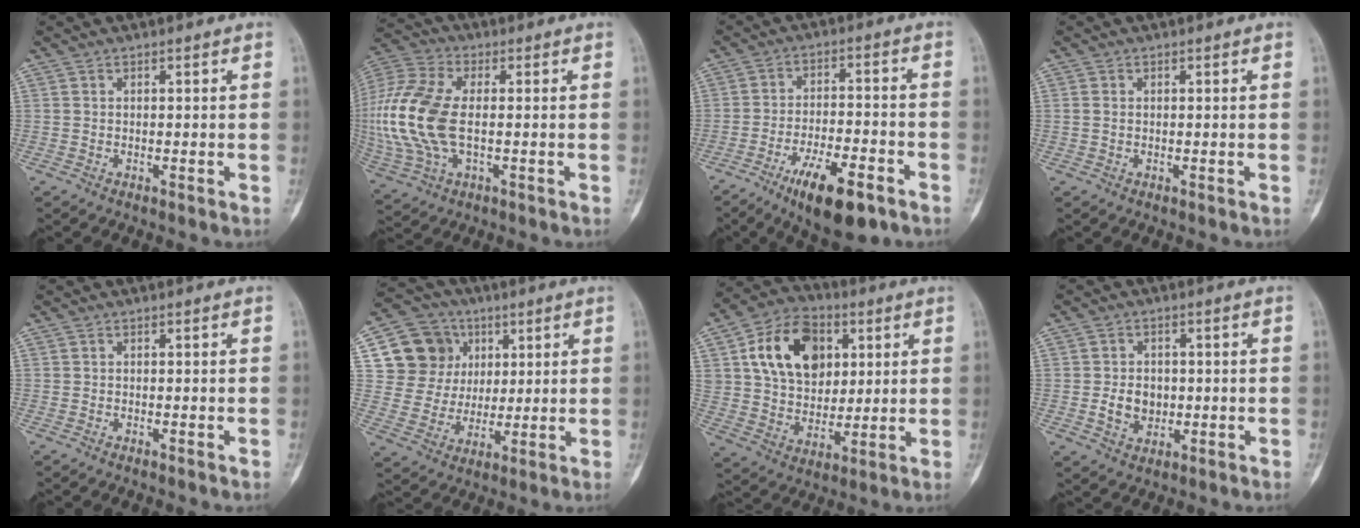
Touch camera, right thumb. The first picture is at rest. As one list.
[{"total": 18.1, "force": [-0.7, 10.0, 15.0], "torque": [-0.357, 0.007, -0.010]}, {"total": 12.9, "force": [-7.5, 4.2, 9.6], "torque": [-0.155, 0.031, -0.116]}, {"total": 0.8, "force": [0.0, 0.7, 0.5], "torque": [-0.008, 0.002, 0.000]}, {"total": 0.0}, {"total": 14.2, "force": [4.7, 12.7, 4.0], "torque": [-0.029, 0.004, 0.090]}, {"total": 17.1, "force": [5.4, 12.4, 10.5], "torque": [-0.142, -0.005, 0.093]}, {"total": 5.4, "force": [-0.5, 4.3, 3.2], "torque": [-0.035, 0.002, -0.003]}]